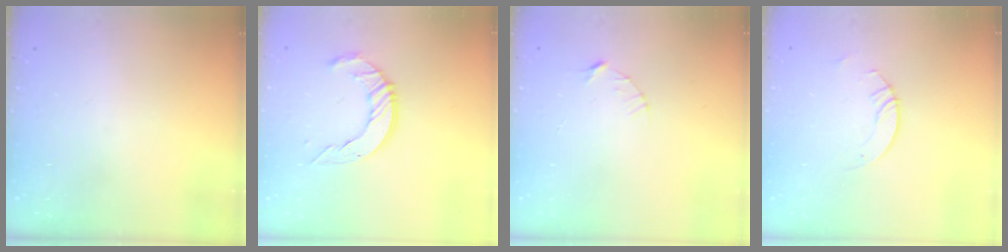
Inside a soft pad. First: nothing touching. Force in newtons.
{"total": 10.8, "press": 10.8, "slide": 1.0}
{"total": 3.1, "press": 3.1, "slide": 0.3}
{"total": 3.0, "press": 3.0, "slide": 0.3}